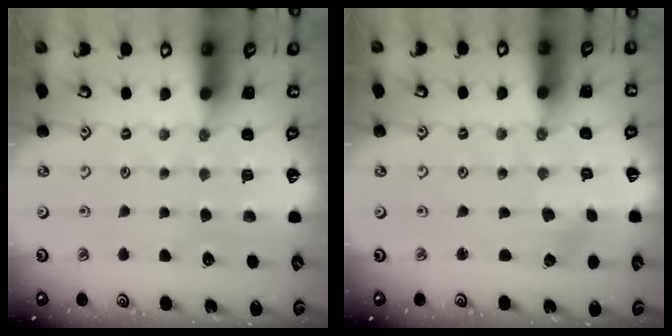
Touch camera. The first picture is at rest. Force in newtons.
{"total": 0.0}